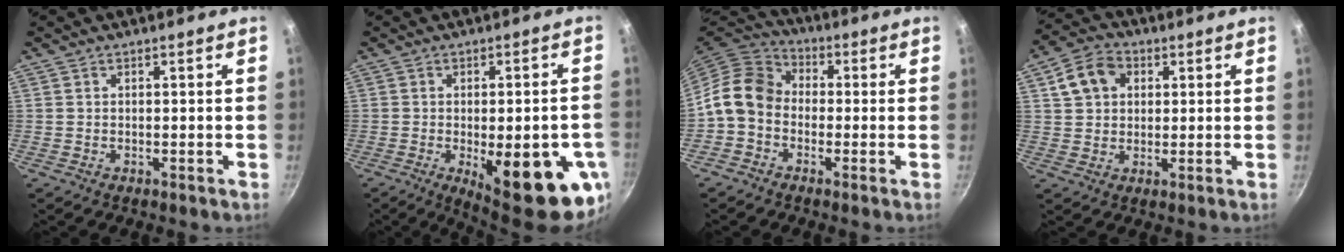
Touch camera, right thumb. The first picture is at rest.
{"total": 19.3, "force": [-5.9, 6.3, 17.2], "torque": [-0.196, -0.007, -0.067]}
{"total": 9.5, "force": [-1.6, 7.5, 5.5], "torque": [-0.081, 0.038, -0.057]}
{"total": 8.3, "force": [2.6, 6.5, 4.5], "torque": [-0.064, 0.013, 0.037]}